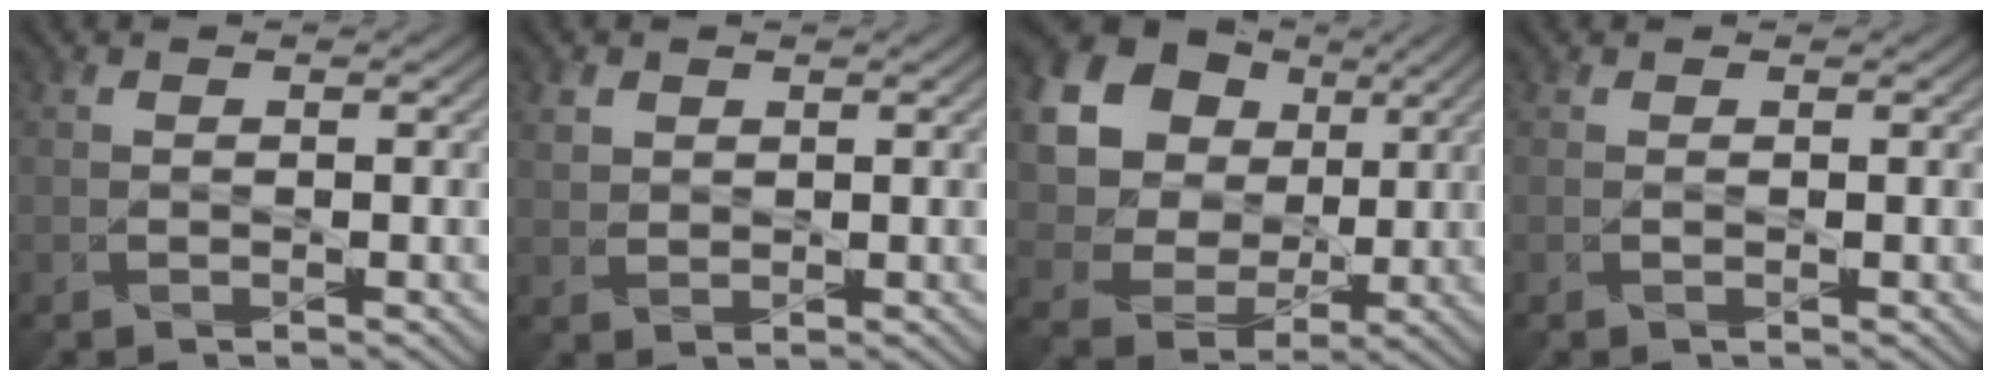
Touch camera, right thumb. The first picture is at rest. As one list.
[{"total": 2.2, "force": [1.2, 1.6, 0.9], "torque": [-0.031, -0.003, 0.031]}, {"total": 18.1, "force": [6.3, 14.5, 8.7], "torque": [-0.258, 0.043, 0.147]}, {"total": 0.0}]